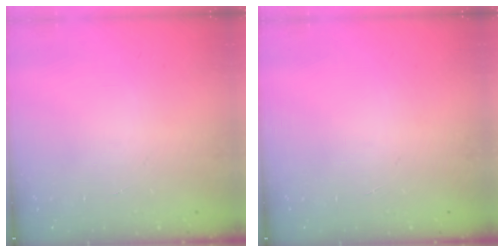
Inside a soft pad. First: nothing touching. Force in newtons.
{"total": 0.0}